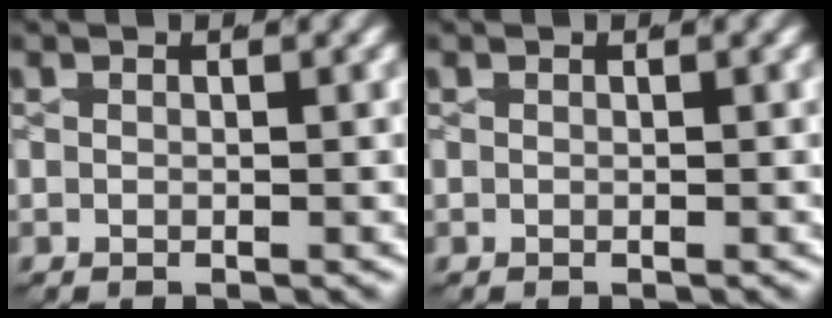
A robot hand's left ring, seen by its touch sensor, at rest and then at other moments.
{"total": 0.0}